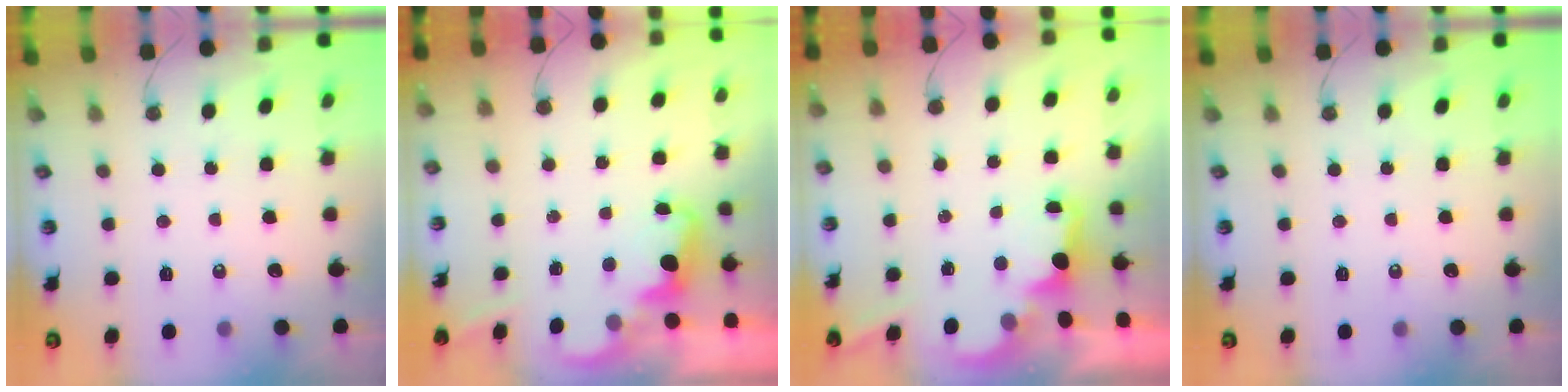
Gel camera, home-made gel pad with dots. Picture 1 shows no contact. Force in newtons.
{"total": 2.2, "press": 2.1, "slide": 0.5}
{"total": 2.2, "press": 2.0, "slide": 0.8}
{"total": 0.0}